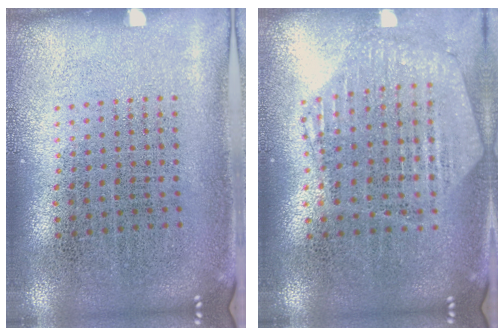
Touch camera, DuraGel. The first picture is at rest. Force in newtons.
{"total": 1.1, "press": 1.1, "slide": 0.3}